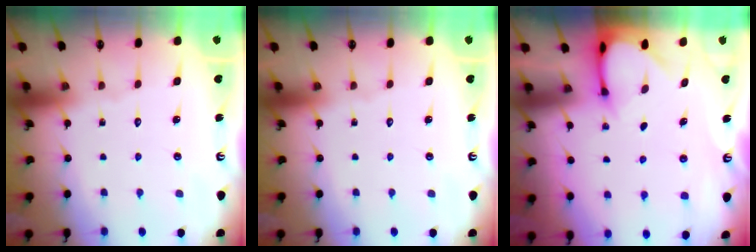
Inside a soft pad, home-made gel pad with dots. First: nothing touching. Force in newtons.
{"total": 0.0}
{"total": 3.0, "press": 3.0, "slide": 0.2}